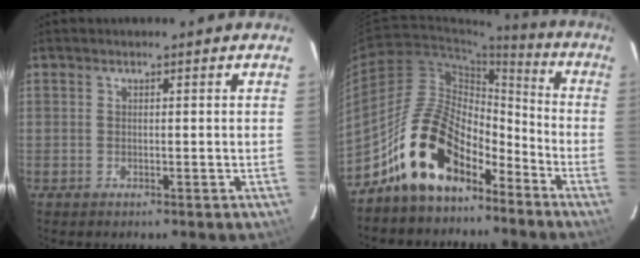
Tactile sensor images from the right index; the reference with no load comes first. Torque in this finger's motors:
{"motor_torque": [0.93, -0.74, 1.05, 0.21]}